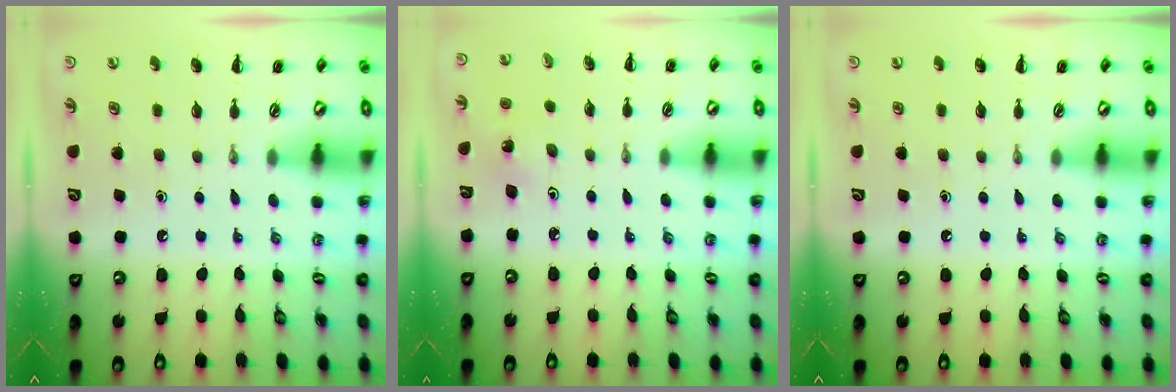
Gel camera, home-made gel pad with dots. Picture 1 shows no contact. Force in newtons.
{"total": 3.0, "press": 2.9, "slide": 0.9}
{"total": 0.0}